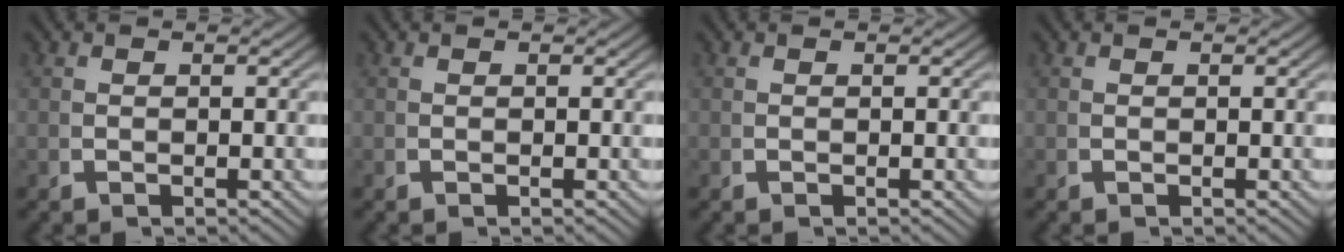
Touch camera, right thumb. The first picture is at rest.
{"total": 0.0}
{"total": 0.0}
{"total": 0.0}